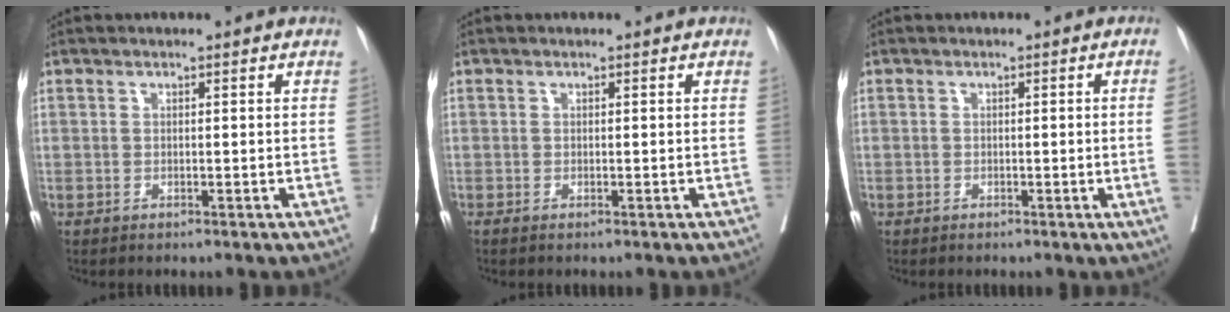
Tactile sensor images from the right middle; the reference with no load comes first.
{"total": 0.0}
{"total": 1.4, "force": [-0.3, -0.3, 1.3], "torque": [-0.023, 0.000, -0.004]}